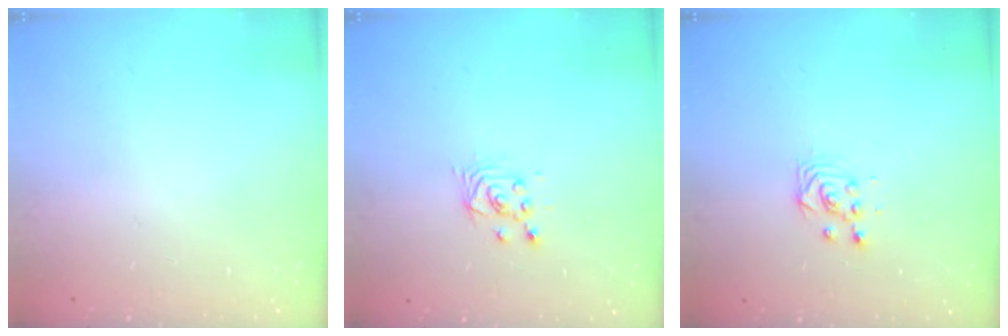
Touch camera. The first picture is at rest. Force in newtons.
{"total": 2.6, "press": 2.6, "slide": 0.1}
{"total": 3.4, "press": 3.4, "slide": 0.1}